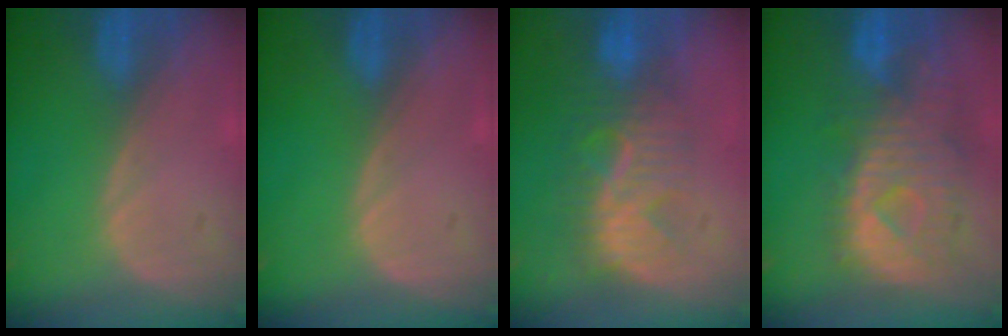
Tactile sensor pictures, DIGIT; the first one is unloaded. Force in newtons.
{"total": 0.0}
{"total": 8.4, "press": 8.0, "slide": 2.4}
{"total": 11.2, "press": 9.7, "slide": 5.6}